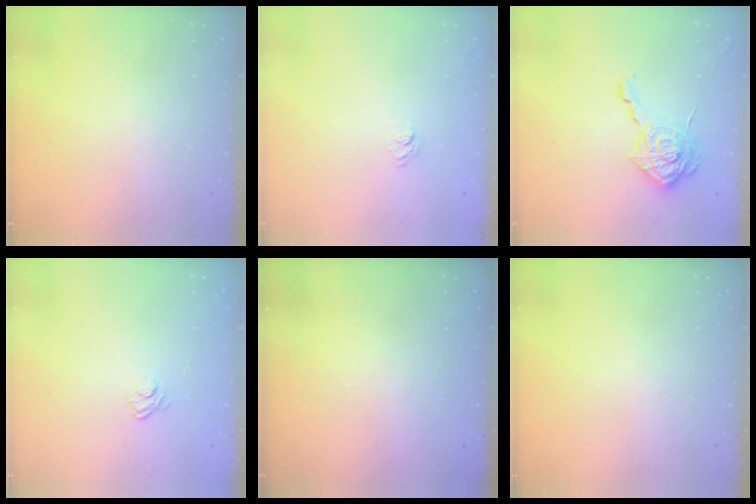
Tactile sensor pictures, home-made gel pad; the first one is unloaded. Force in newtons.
{"total": 2.6, "press": 2.3, "slide": 1.1}
{"total": 16.0, "press": 16.0, "slide": 0.8}
{"total": 3.7, "press": 3.4, "slide": 1.4}
{"total": 2.4, "press": 2.3, "slide": 0.7}
{"total": 0.0}